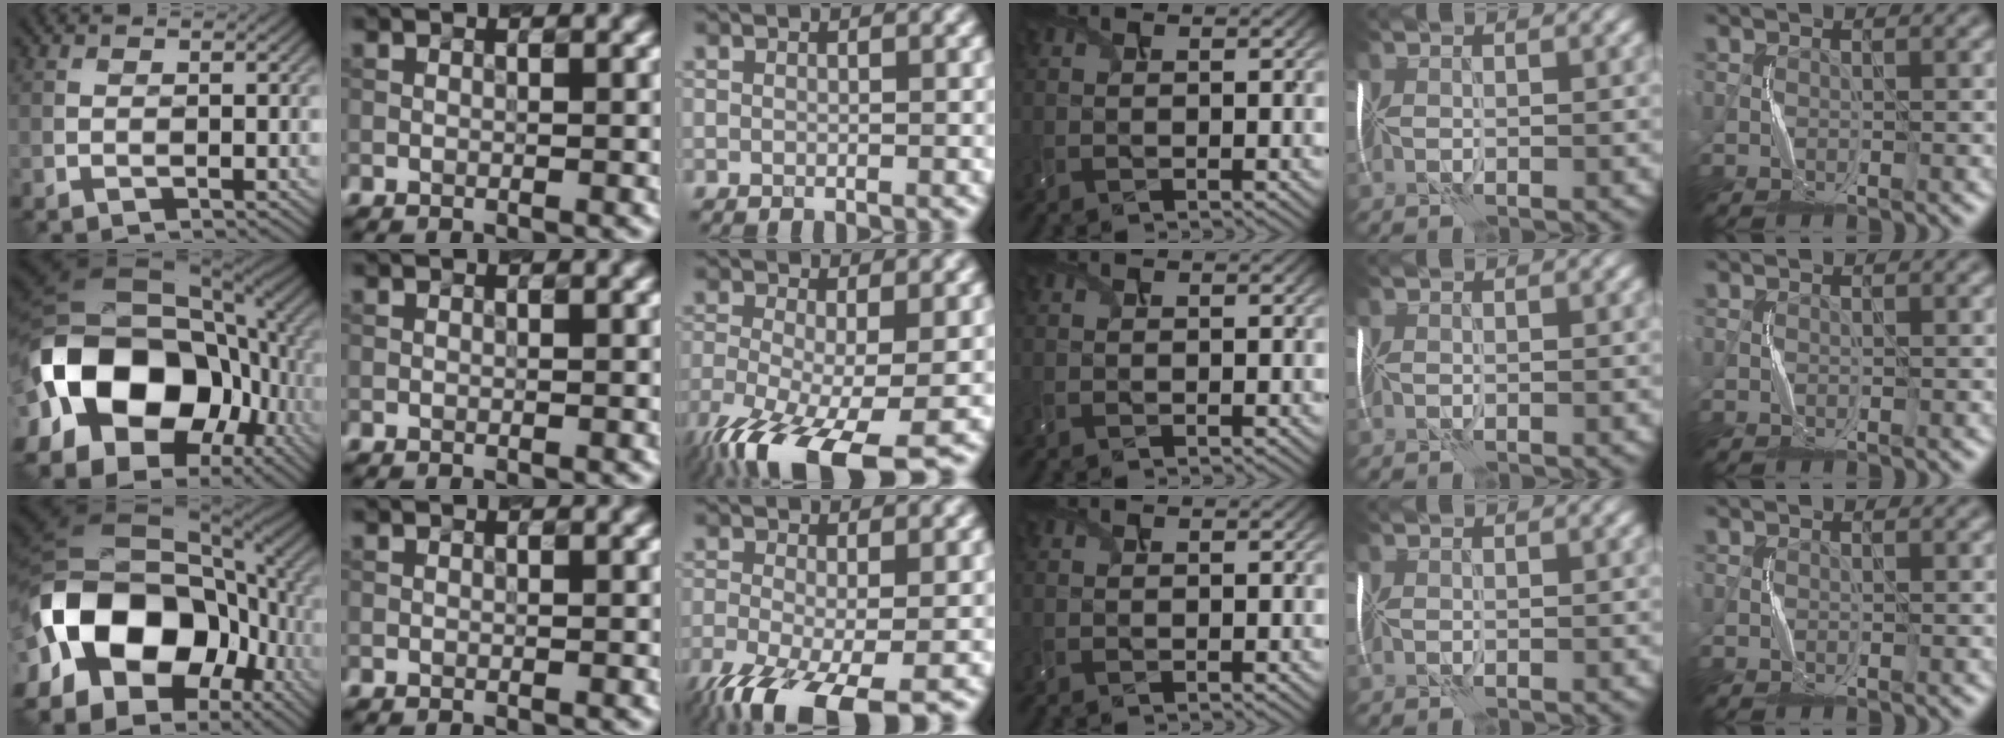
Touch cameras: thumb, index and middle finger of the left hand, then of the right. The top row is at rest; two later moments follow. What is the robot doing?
{"motion": "shake", "object": "handbell"}